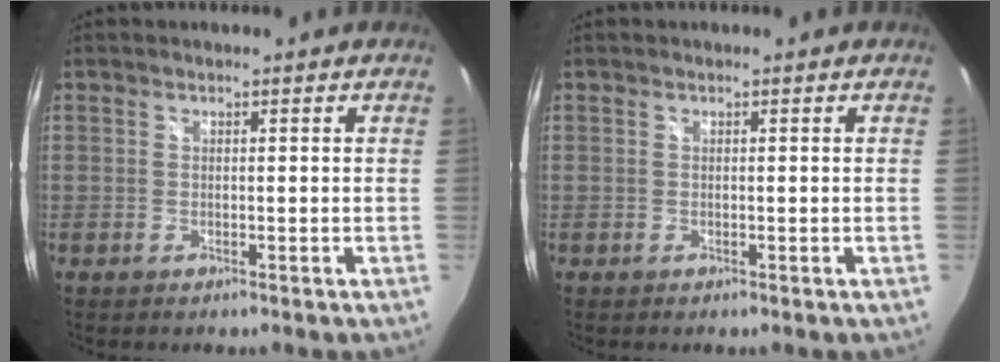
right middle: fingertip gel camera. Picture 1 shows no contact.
{"total": 0.0}